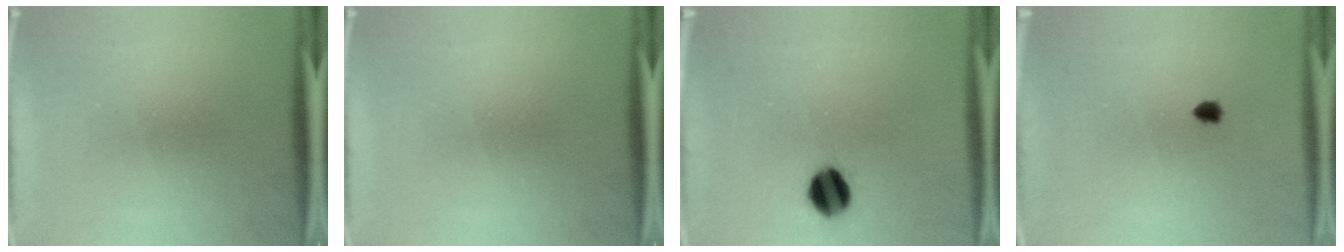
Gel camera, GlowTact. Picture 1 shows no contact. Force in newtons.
{"total": 0.0}
{"total": 7.5}
{"total": 1.1}